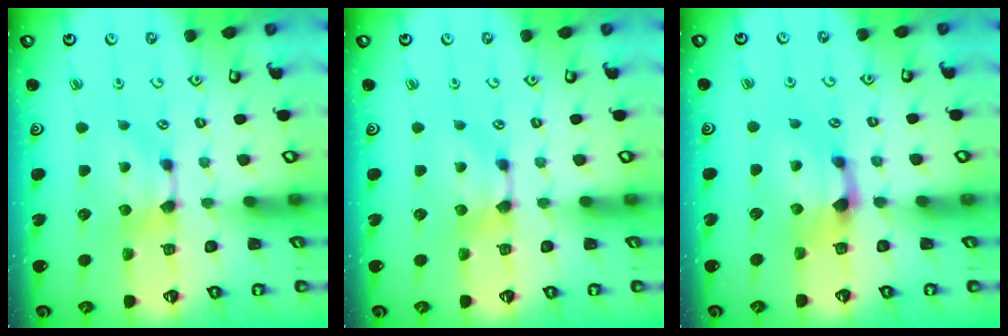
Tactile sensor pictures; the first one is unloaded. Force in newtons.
{"total": 0.0}
{"total": 1.6, "press": 1.0, "slide": 1.3}